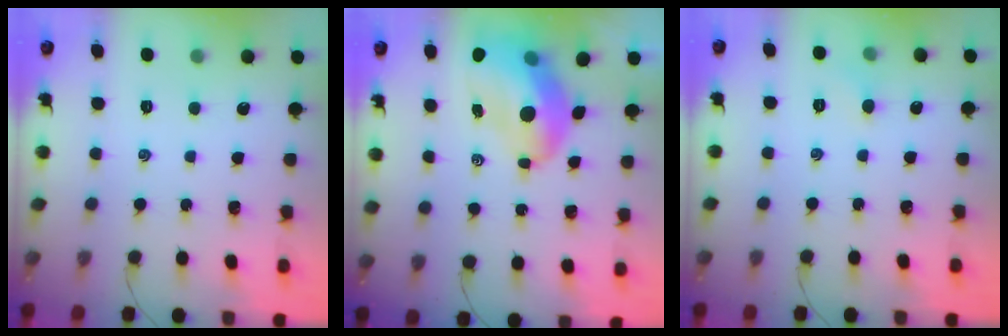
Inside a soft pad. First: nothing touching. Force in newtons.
{"total": 10.3, "press": 9.8, "slide": 3.1}
{"total": 3.3, "press": 3.1, "slide": 1.0}